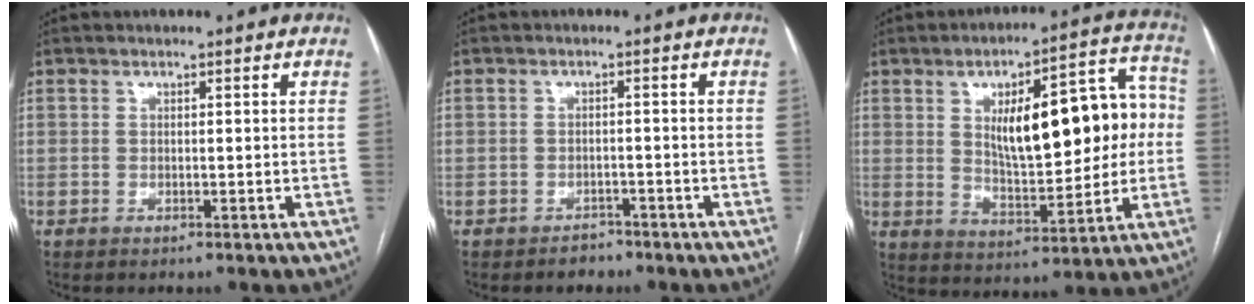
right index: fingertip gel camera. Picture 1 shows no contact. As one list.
[{"total": 2.2, "force": [-1.7, 1.4, 0.2], "torque": [-0.006, 0.005, -0.025]}, {"total": 18.5, "force": [2.4, 6.6, 17.1], "torque": [-0.241, 0.039, 0.046]}]